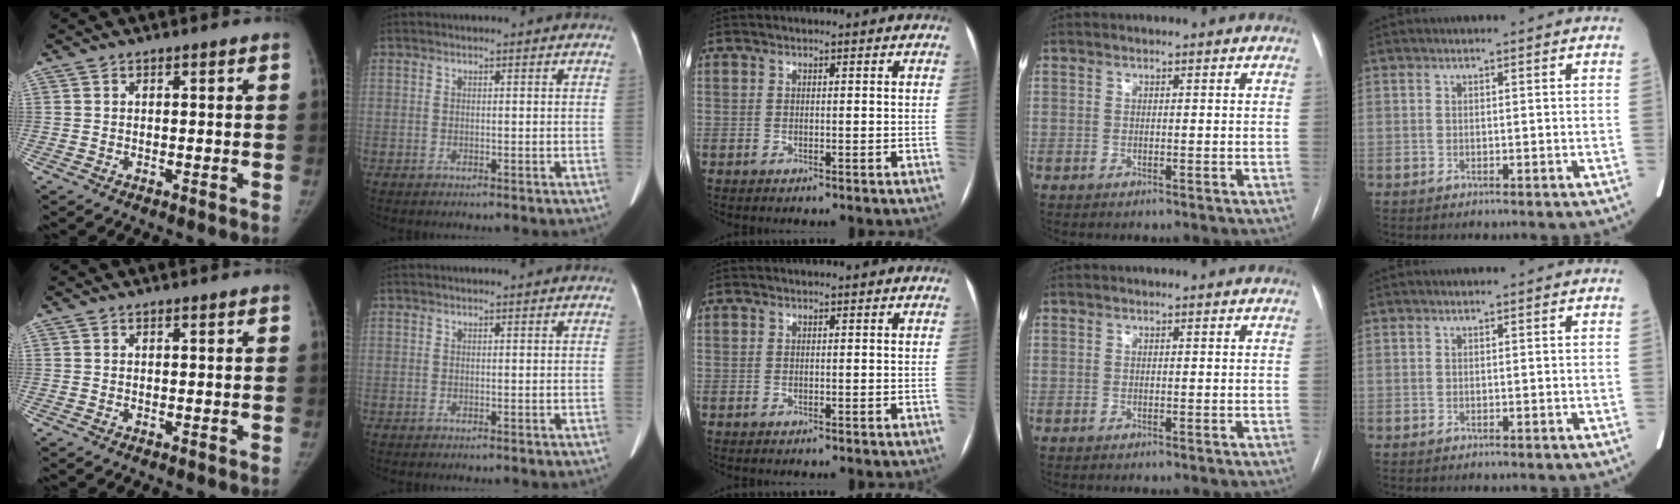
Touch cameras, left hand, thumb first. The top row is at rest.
{}